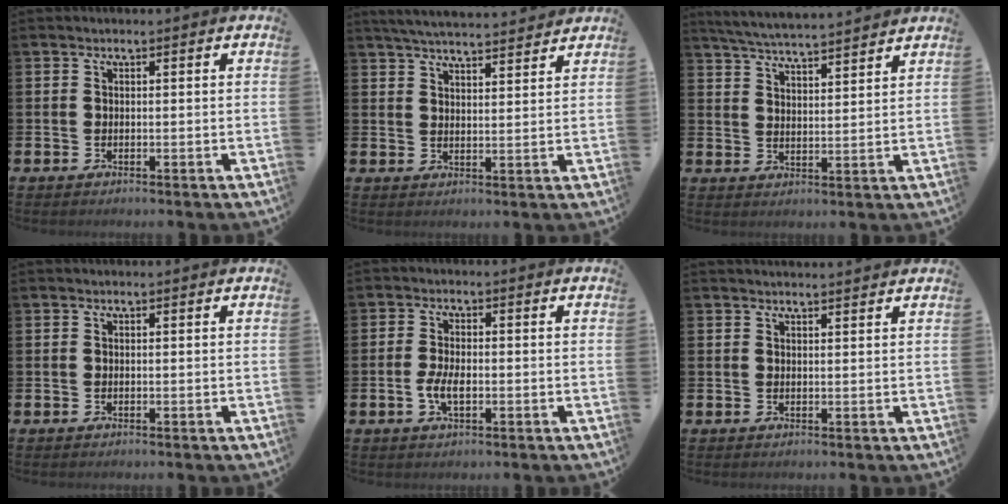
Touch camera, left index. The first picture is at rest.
{"total": 5.1, "force": [5.0, 0.3, 0.8], "torque": [-0.023, -0.029, 0.088]}
{"total": 5.4, "force": [5.3, -0.1, 0.7], "torque": [-0.032, -0.035, 0.094]}
{"total": 0.0}
{"total": 3.4, "force": [-0.8, 1.6, 2.9], "torque": [-0.052, -0.002, -0.018]}
{"total": 1.5, "force": [1.5, 0.0, 0.1], "torque": [0.010, -0.010, 0.024]}